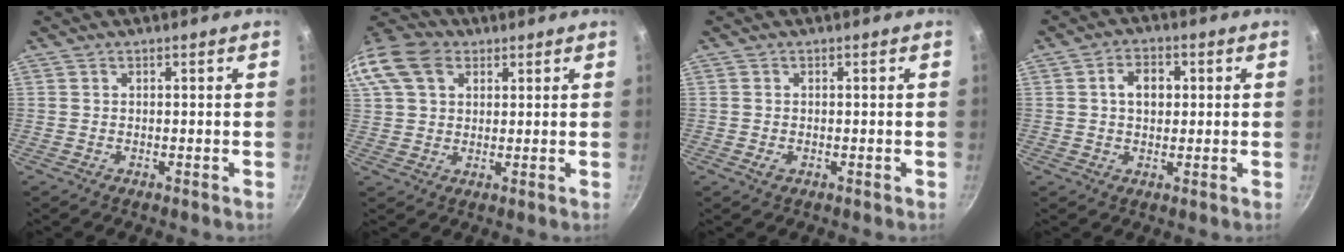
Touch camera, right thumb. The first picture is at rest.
{"total": 16.3, "force": [6.3, 11.8, 9.3], "torque": [-0.207, 0.029, 0.107]}
{"total": 1.2, "force": [-0.3, 0.9, 0.8], "torque": [-0.013, 0.000, -0.006]}
{"total": 5.5, "force": [0.9, 4.0, 3.8], "torque": [-0.042, 0.007, 0.010]}